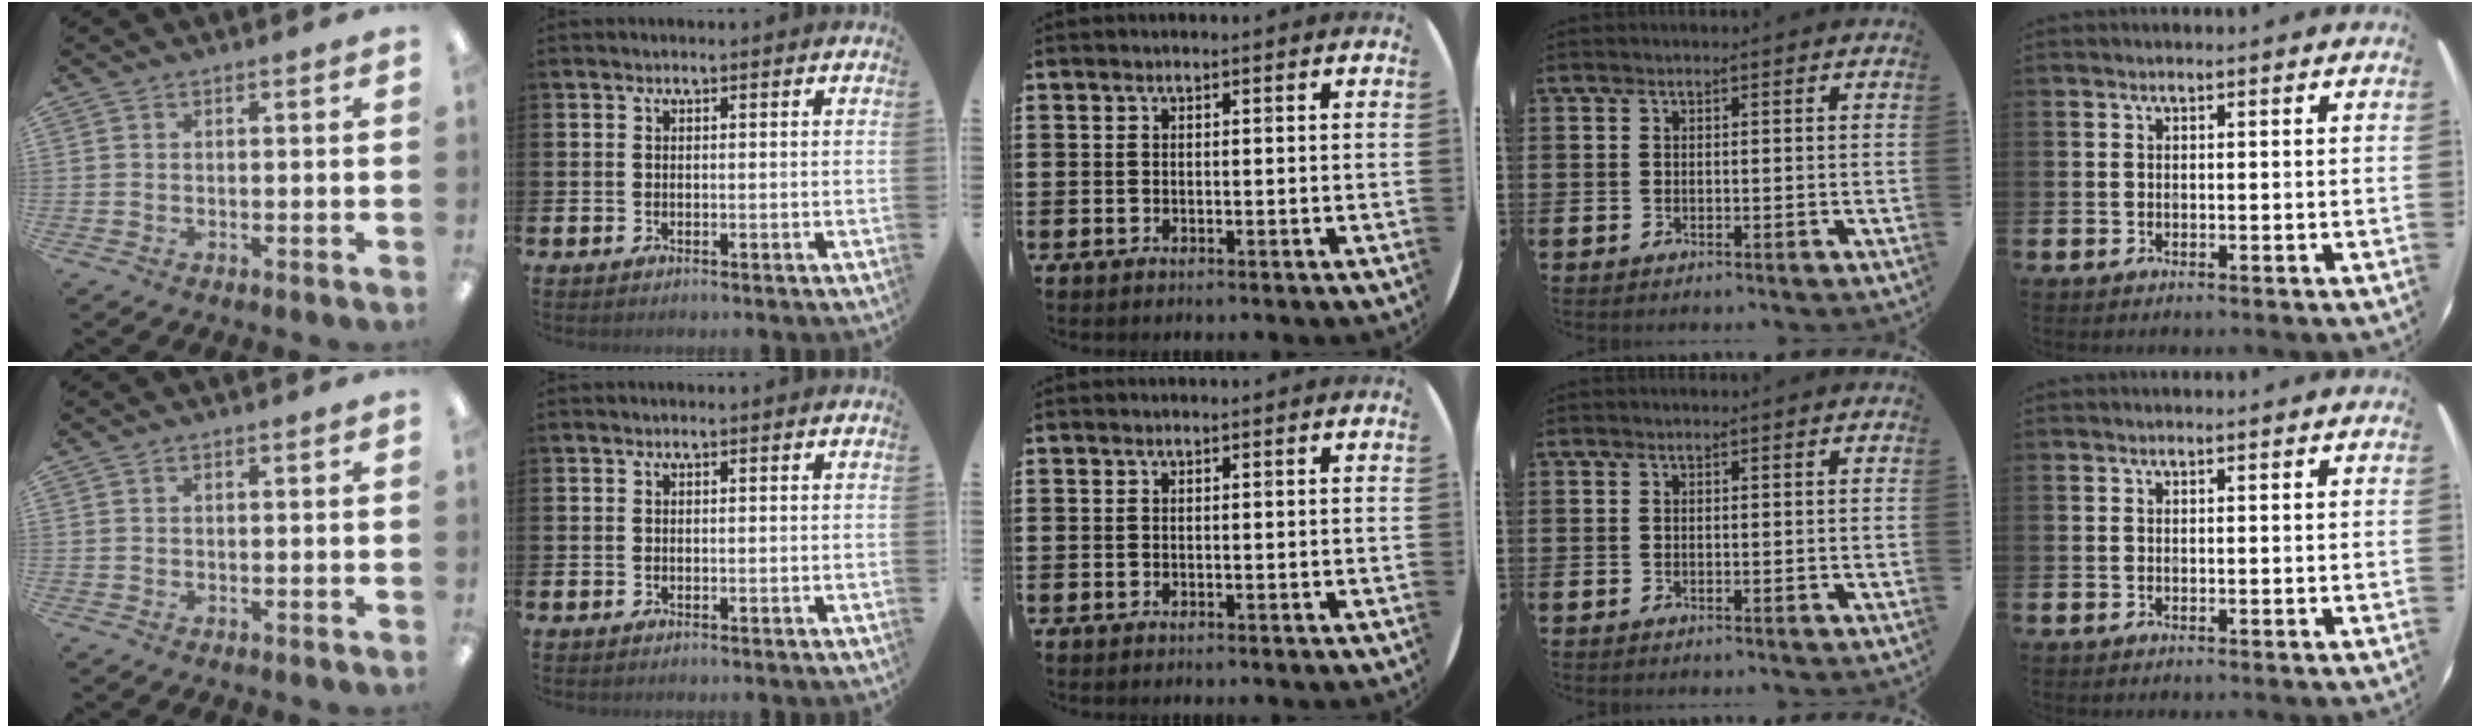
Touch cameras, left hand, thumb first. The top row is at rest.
{}